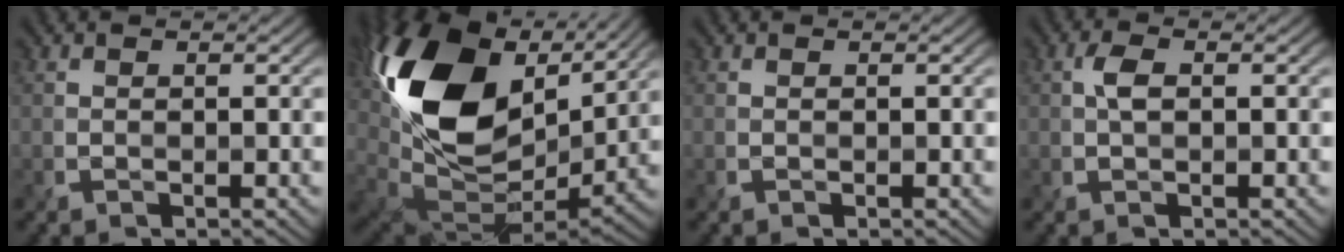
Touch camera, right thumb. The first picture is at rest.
{"total": 19.5, "force": [7.2, 11.8, 13.8], "torque": [-0.325, 0.021, 0.133]}
{"total": 0.0}
{"total": 2.0, "force": [0.0, 1.0, 1.7], "torque": [-0.039, 0.004, -0.002]}